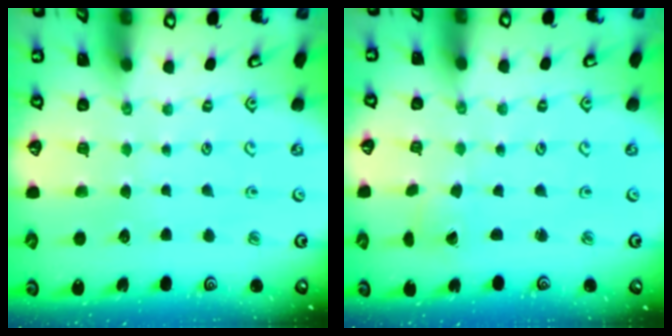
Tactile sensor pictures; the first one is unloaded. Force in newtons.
{"total": 0.8, "press": 0.7, "slide": 0.1}